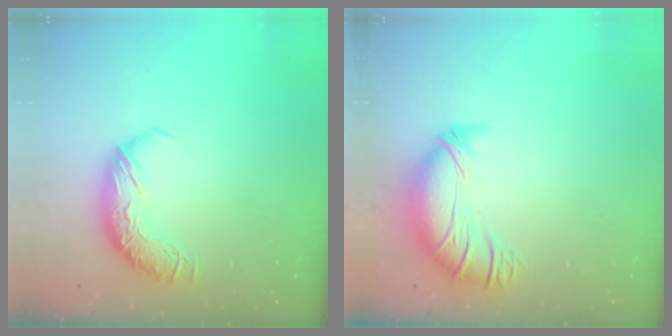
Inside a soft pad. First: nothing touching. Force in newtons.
{"total": 2.8, "press": 0.9, "slide": 2.6}